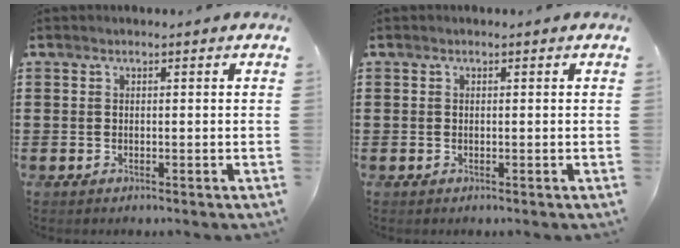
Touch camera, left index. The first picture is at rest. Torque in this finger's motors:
{"motor_torque": [-0.56, 0.91, -0.05, -0.01]}